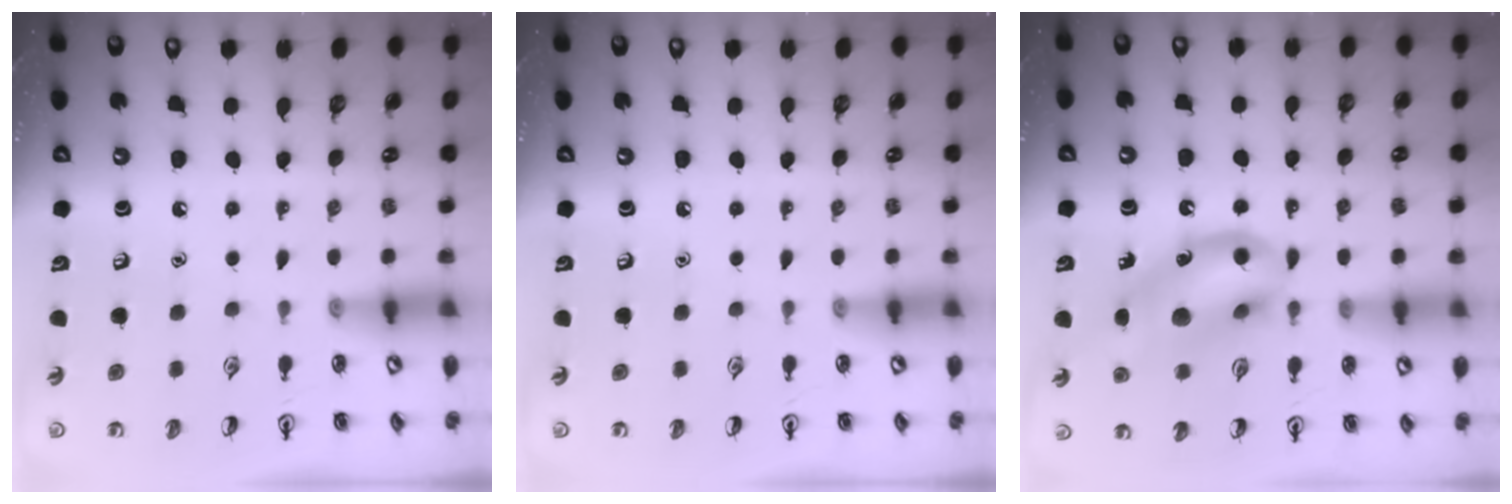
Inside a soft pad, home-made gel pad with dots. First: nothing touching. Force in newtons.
{"total": 0.0}
{"total": 14.3, "press": 14.0, "slide": 2.9}